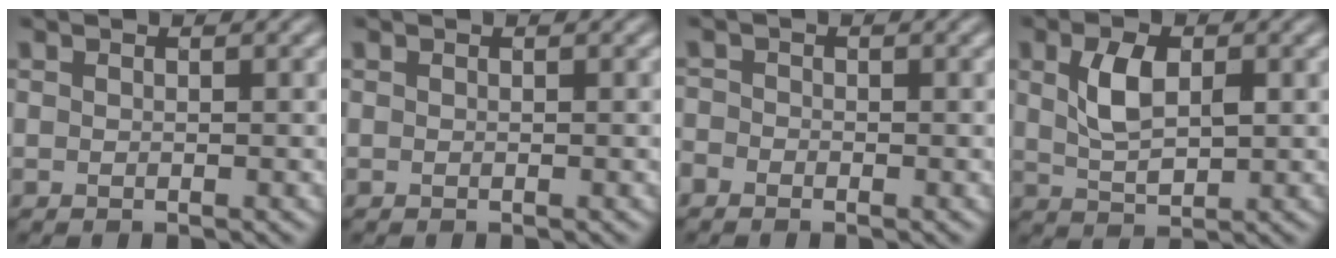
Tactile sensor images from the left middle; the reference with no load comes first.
{"total": 0.0}
{"total": 1.1, "force": [-0.9, 0.6, 0.0], "torque": [0.004, 0.001, -0.020]}
{"total": 4.5, "force": [1.0, 2.5, 3.5], "torque": [-0.077, 0.000, 0.022]}